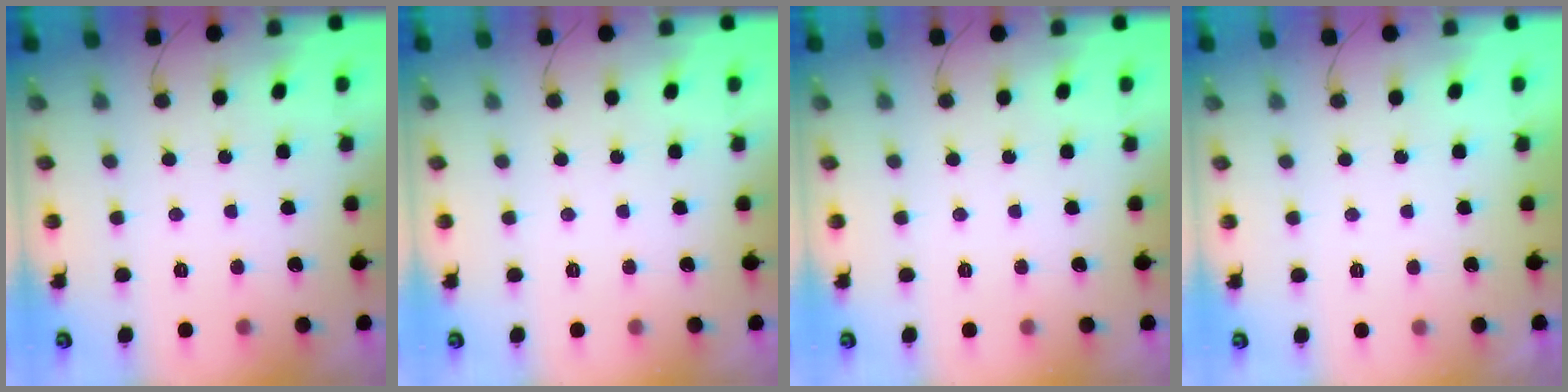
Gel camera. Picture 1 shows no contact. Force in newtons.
{"total": 0.0}
{"total": 0.0}
{"total": 2.2, "press": 2.1, "slide": 0.4}